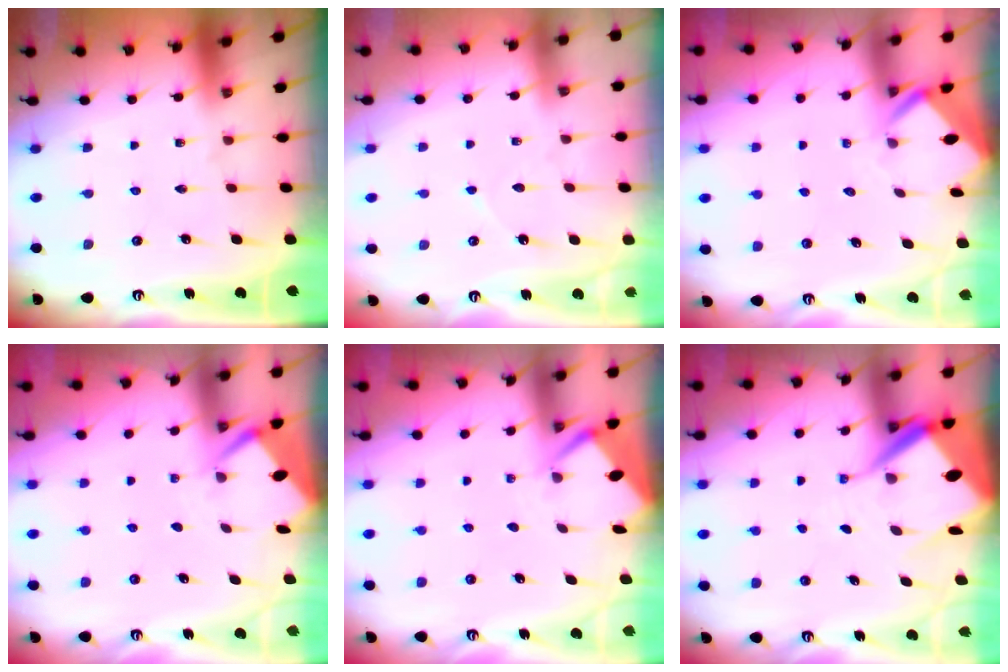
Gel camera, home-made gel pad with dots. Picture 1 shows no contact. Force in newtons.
{"total": 3.7, "press": 3.7, "slide": 0.4}
{"total": 2.4, "press": 2.4, "slide": 0.1}
{"total": 2.9, "press": 2.8, "slide": 0.3}
{"total": 2.6, "press": 2.6, "slide": 0.3}
{"total": 11.1, "press": 11.0, "slide": 1.1}